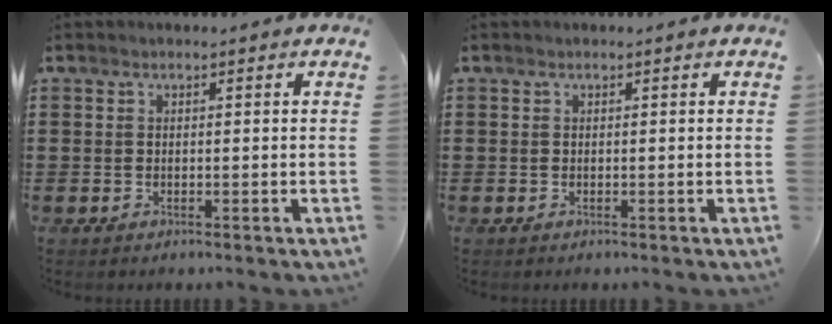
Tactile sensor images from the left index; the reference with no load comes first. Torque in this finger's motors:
{"motor_torque": [0.00, 0.00, -0.01, 0.00]}